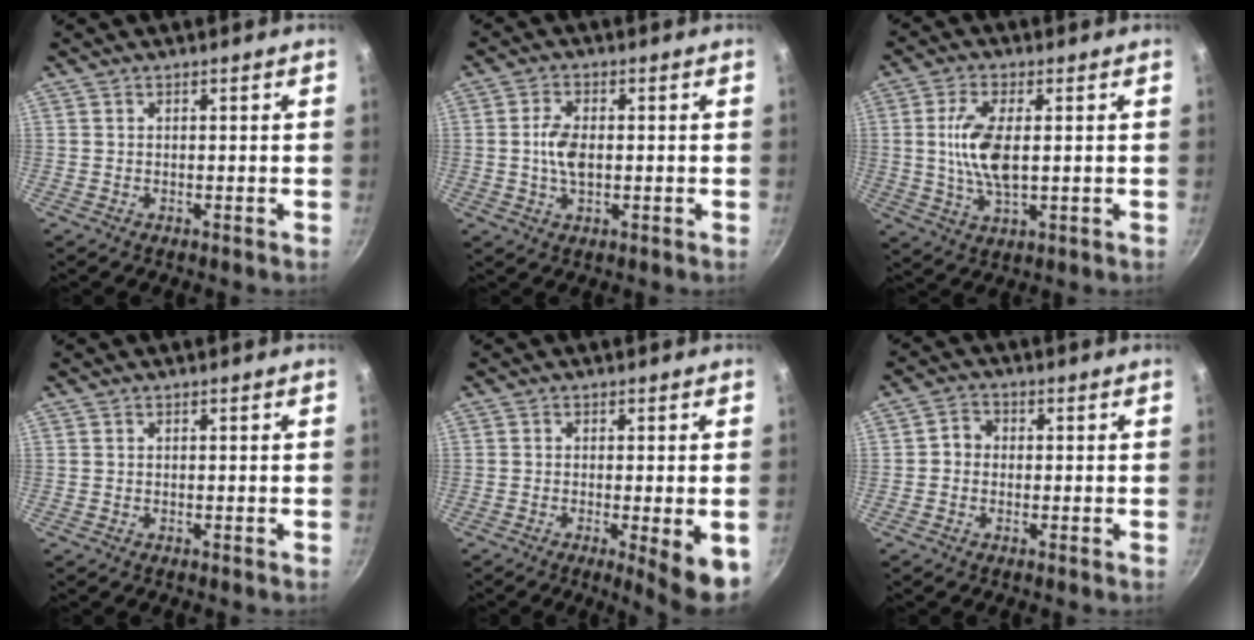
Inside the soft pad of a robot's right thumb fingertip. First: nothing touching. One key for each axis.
{"total": 5.4, "fx": -0.1, "fy": 3.0, "fz": 4.5, "tx": -0.090, "ty": 0.004, "tz": -0.001}
{"total": 9.7, "fx": 0.8, "fy": 4.2, "fz": 8.7, "tx": -0.184, "ty": -0.008, "tz": 0.019}
{"total": 0.0}
{"total": 8.2, "fx": -3.0, "fy": 1.6, "fz": 7.5, "tx": -0.098, "ty": -0.019, "tz": -0.042}
{"total": 3.1, "fx": -0.3, "fy": 2.8, "fz": 1.5, "tx": -0.010, "ty": 0.013, "tz": -0.013}